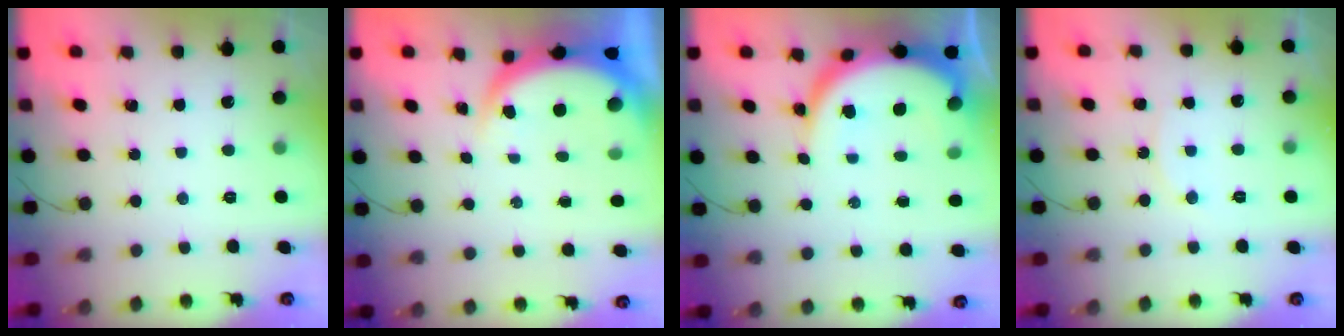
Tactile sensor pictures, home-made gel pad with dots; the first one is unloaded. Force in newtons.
{"total": 5.5, "press": 5.5, "slide": 0.8}
{"total": 10.8, "press": 10.8, "slide": 0.7}
{"total": 5.9, "press": 5.9, "slide": 0.7}